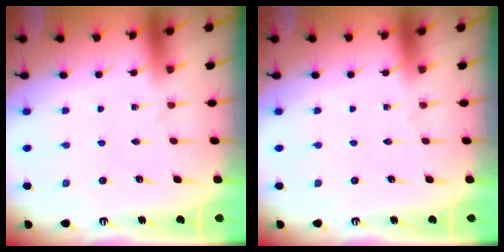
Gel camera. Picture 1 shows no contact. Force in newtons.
{"total": 0.0}